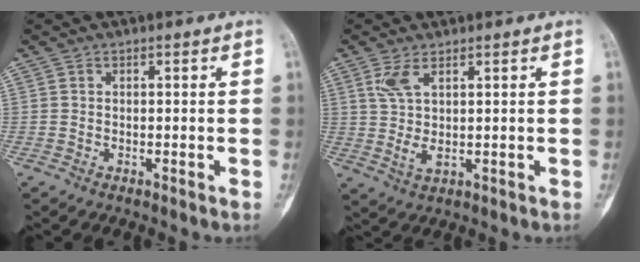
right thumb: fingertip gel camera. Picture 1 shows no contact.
{"total": 5.1, "force": [2.1, 1.9, 4.3], "torque": [-0.098, -0.011, 0.050]}